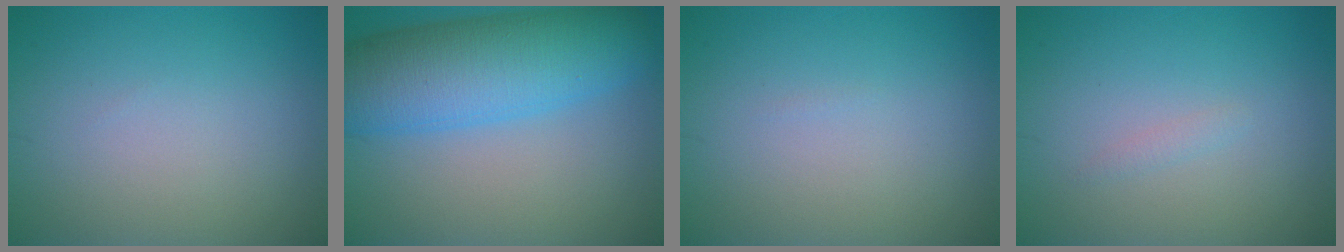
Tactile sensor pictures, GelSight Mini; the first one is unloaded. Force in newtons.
{"total": 10.4, "press": 10.4, "slide": 0.3}
{"total": 0.0}
{"total": 0.6, "press": 0.6, "slide": 0.0}